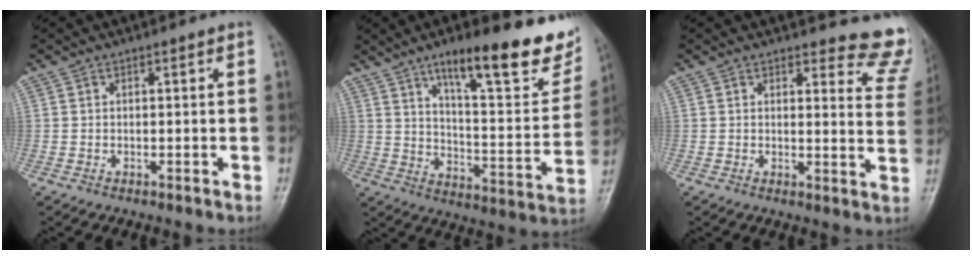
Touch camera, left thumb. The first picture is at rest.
{"total": 23.9, "force": [14.9, 6.3, 17.6], "torque": [-0.203, -0.058, 0.225]}
{"total": 10.4, "force": [10.0, 2.7, 1.3], "torque": [0.033, -0.098, 0.076]}